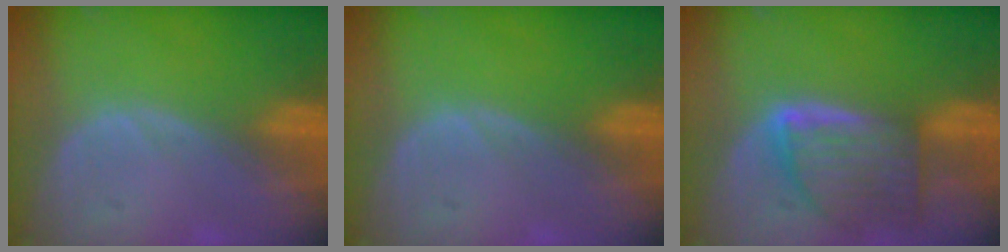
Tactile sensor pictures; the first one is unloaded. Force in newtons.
{"total": 0.0}
{"total": 8.1, "press": 7.3, "slide": 3.5}